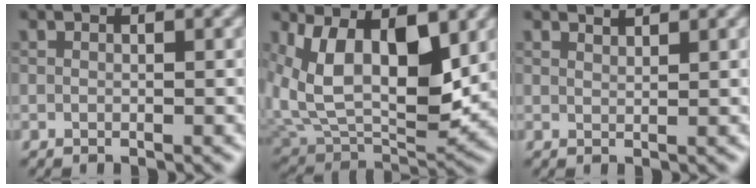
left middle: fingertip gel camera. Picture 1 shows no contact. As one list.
[{"total": 10.1, "force": [3.1, 5.2, 8.0], "torque": [-0.159, -0.012, 0.058]}, {"total": 1.0, "force": [1.0, -0.1, -0.1], "torque": [0.000, -0.003, 0.015]}]